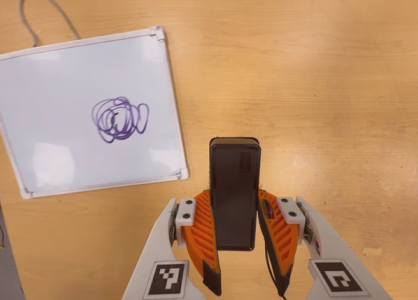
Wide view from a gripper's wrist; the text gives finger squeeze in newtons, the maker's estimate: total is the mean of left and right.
{"total": 5.3, "left": 3.6, "right": 7.0}